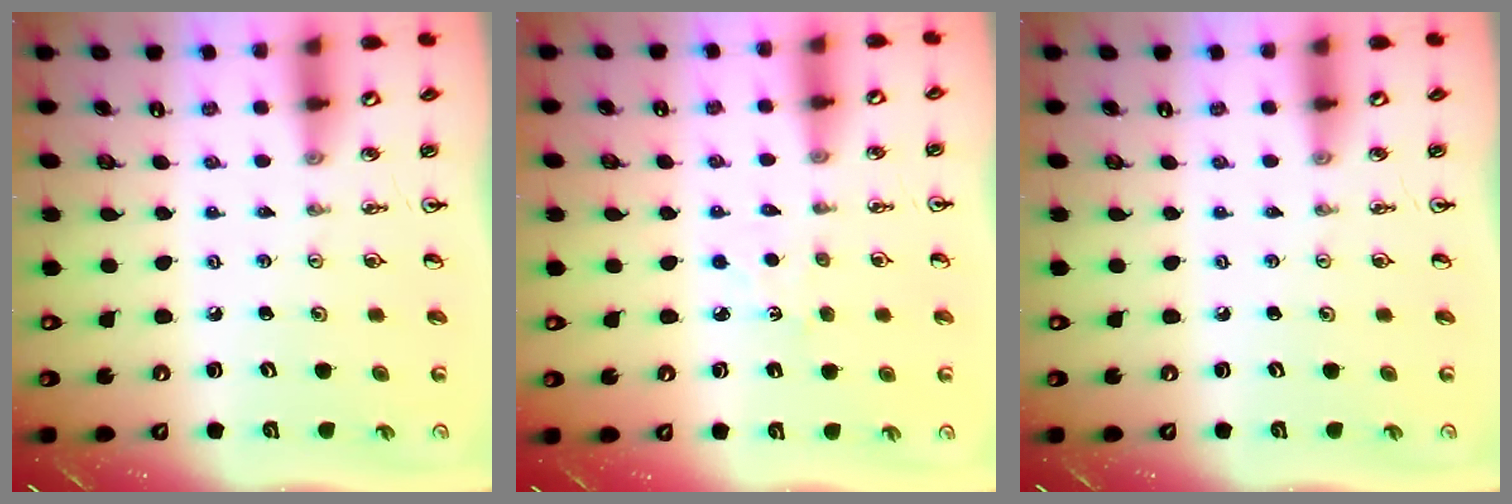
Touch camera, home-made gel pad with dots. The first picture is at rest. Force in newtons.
{"total": 2.9, "press": 2.9, "slide": 0.4}
{"total": 0.0}